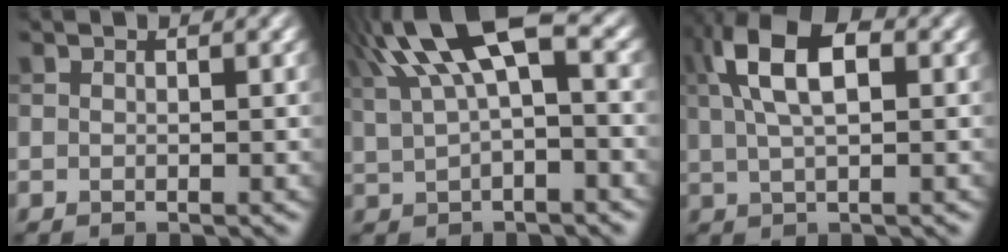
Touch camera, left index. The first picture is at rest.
{"total": 9.1, "force": [3.7, 3.5, 7.6], "torque": [-0.154, 0.024, 0.060]}
{"total": 7.2, "force": [2.2, 3.2, 6.0], "torque": [-0.115, 0.017, 0.034]}